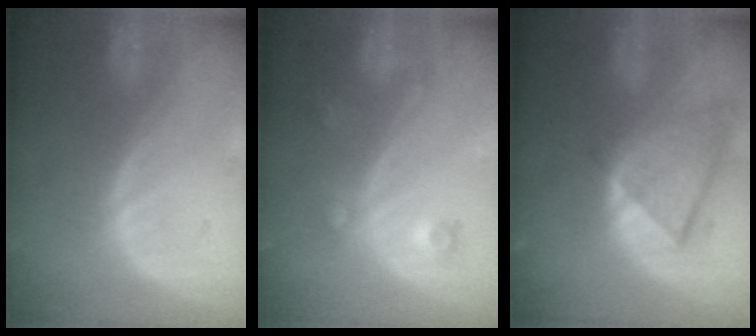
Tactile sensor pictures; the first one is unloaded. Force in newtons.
{"total": 3.7, "press": 3.4, "slide": 1.4}
{"total": 8.1, "press": 7.2, "slide": 3.6}